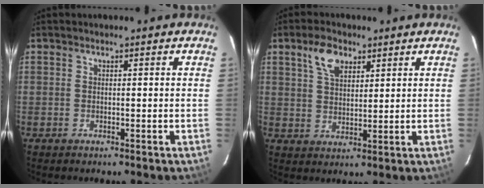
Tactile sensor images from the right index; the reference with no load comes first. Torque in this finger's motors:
{"motor_torque": [0.36, 0.31, 0.18, 0.05]}